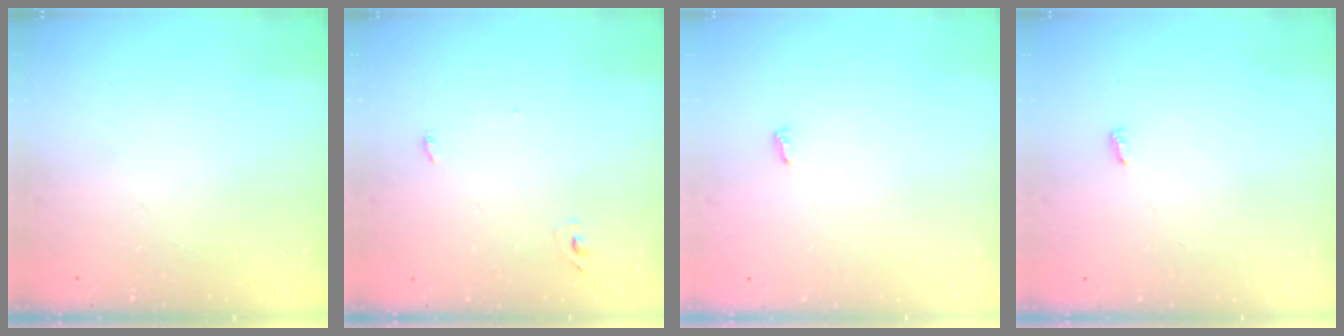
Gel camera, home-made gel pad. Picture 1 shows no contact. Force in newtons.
{"total": 3.0, "press": 2.8, "slide": 1.1}
{"total": 2.8, "press": 2.8, "slide": 0.4}
{"total": 2.8, "press": 2.8, "slide": 0.4}